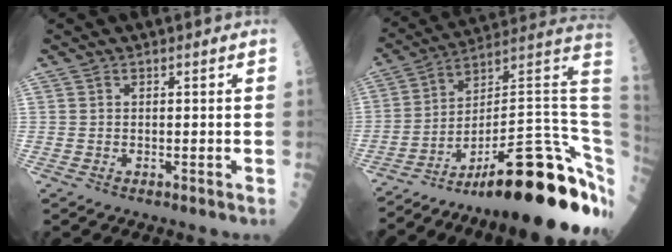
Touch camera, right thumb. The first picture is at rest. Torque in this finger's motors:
{"motor_torque": [3.57, 1.39, 1.63, -1.14, 0.54]}